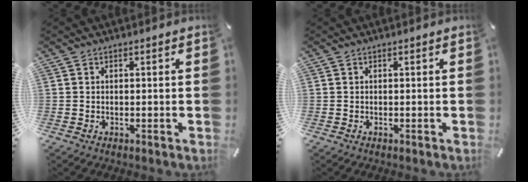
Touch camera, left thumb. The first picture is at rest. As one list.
[{"total": 0.0}]